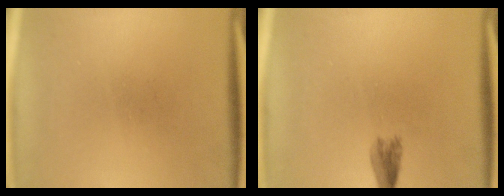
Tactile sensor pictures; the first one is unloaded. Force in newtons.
{"total": 2.3}